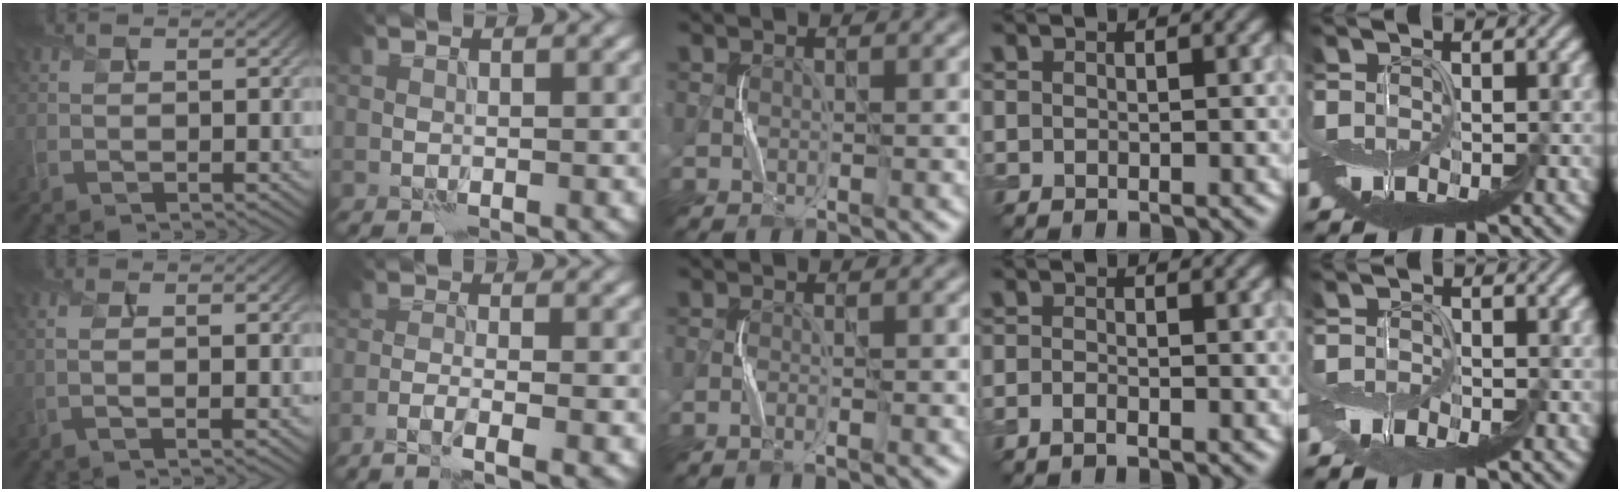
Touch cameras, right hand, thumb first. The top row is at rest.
{"thumb": {"total": 3.0, "force": [-0.2, 0.8, 2.8], "torque": [-0.051, -0.001, -0.007]}, "index": {"total": 3.2, "force": [-2.2, 0.3, 2.3], "torque": [-0.037, 0.003, -0.048]}, "middle": {"total": 0.8, "force": [-0.6, -0.3, 0.3], "torque": [-0.012, 0.001, -0.012]}, "ring": {"total": 0.5, "force": [-0.4, -0.1, 0.3], "torque": [-0.008, -0.003, -0.012]}, "little": {"total": 1.4, "force": [-0.7, -0.5, -1.1], "torque": [0.024, 0.002, -0.015]}}